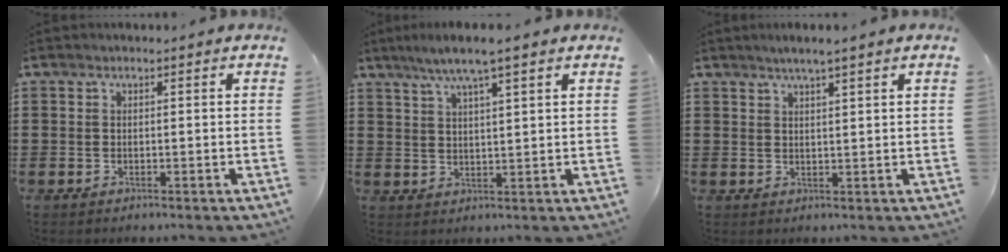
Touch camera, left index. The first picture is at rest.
{"total": 5.4, "force": [3.9, -0.2, 3.7], "torque": [-0.080, -0.005, 0.068]}
{"total": 2.3, "force": [1.8, -0.4, 1.4], "torque": [-0.030, 0.002, 0.033]}